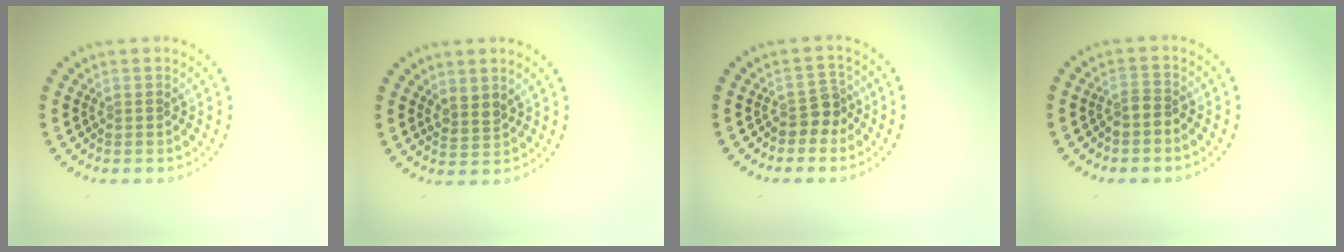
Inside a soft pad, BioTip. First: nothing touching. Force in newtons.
{"total": 1.5, "press": 1.2, "slide": 0.9}
{"total": 2.1, "press": 1.6, "slide": 1.3}
{"total": 1.5, "press": 1.2, "slide": 1.0}